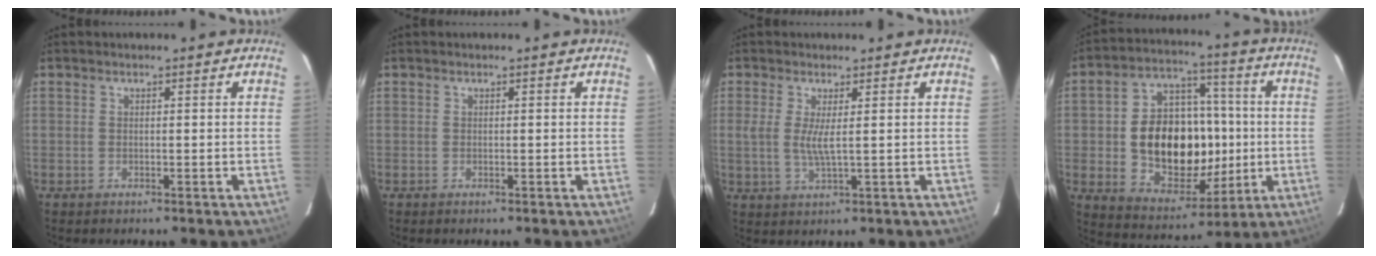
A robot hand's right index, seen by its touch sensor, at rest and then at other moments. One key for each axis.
{"total": 0.0}
{"total": 3.5, "fx": 0.6, "fy": 0.3, "fz": 3.4, "tx": -0.068, "ty": -0.006, "tz": 0.010}
{"total": 19.5, "fx": -1.2, "fy": 13.5, "fz": 14.1, "tx": -0.271, "ty": 0.021, "tz": 0.002}